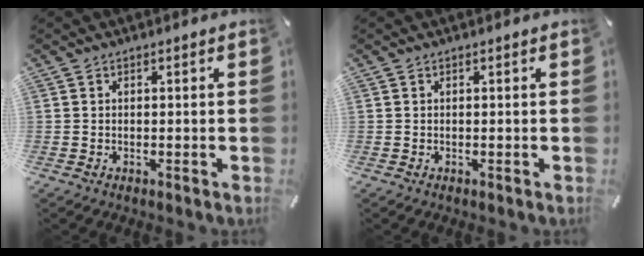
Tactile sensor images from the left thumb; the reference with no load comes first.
{"total": 0.0}